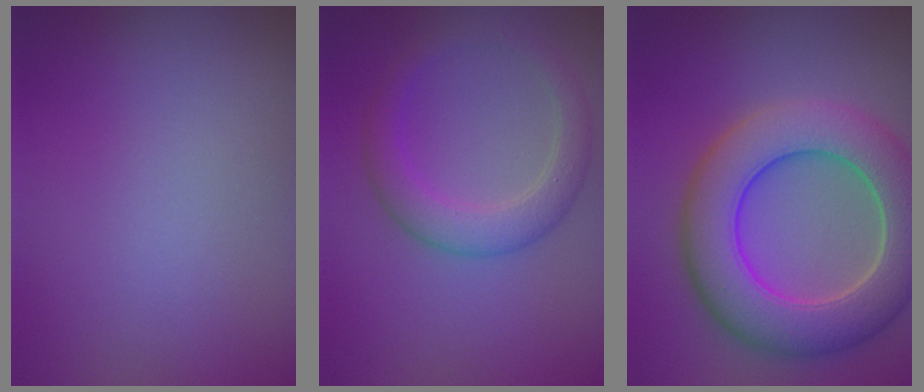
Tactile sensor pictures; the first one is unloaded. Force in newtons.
{"total": 3.3, "press": 3.3, "slide": 0.1}
{"total": 9.3, "press": 9.3, "slide": 0.4}